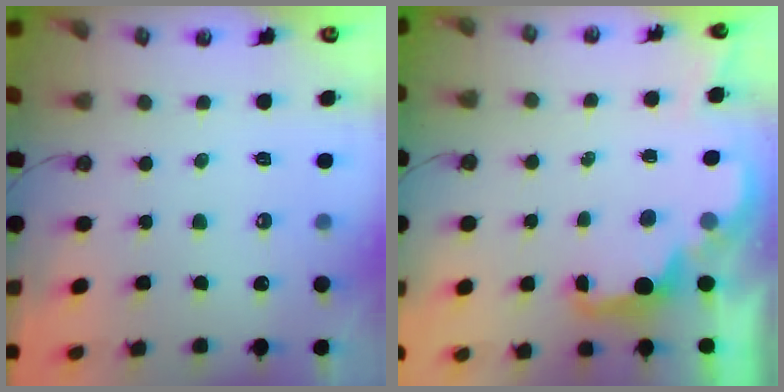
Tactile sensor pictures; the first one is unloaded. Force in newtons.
{"total": 2.0, "press": 1.9, "slide": 0.8}